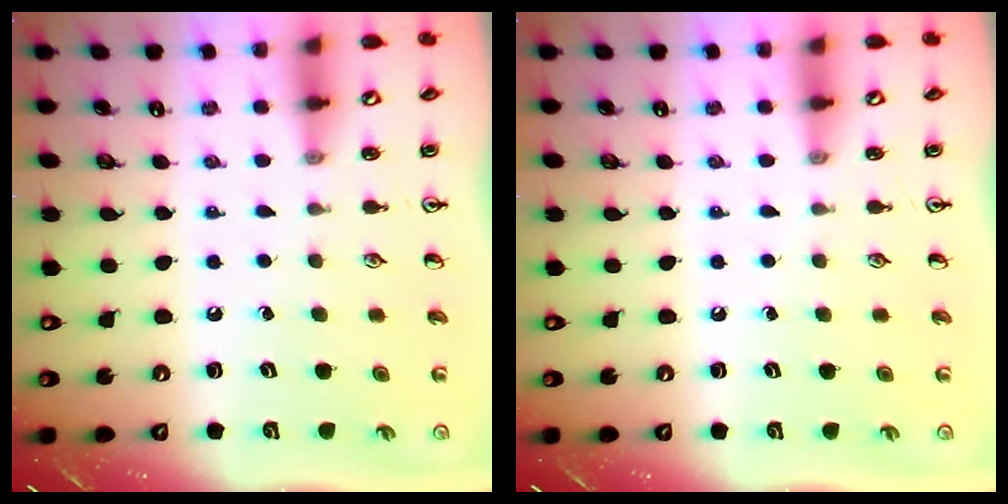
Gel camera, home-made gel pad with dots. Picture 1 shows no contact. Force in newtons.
{"total": 0.0}